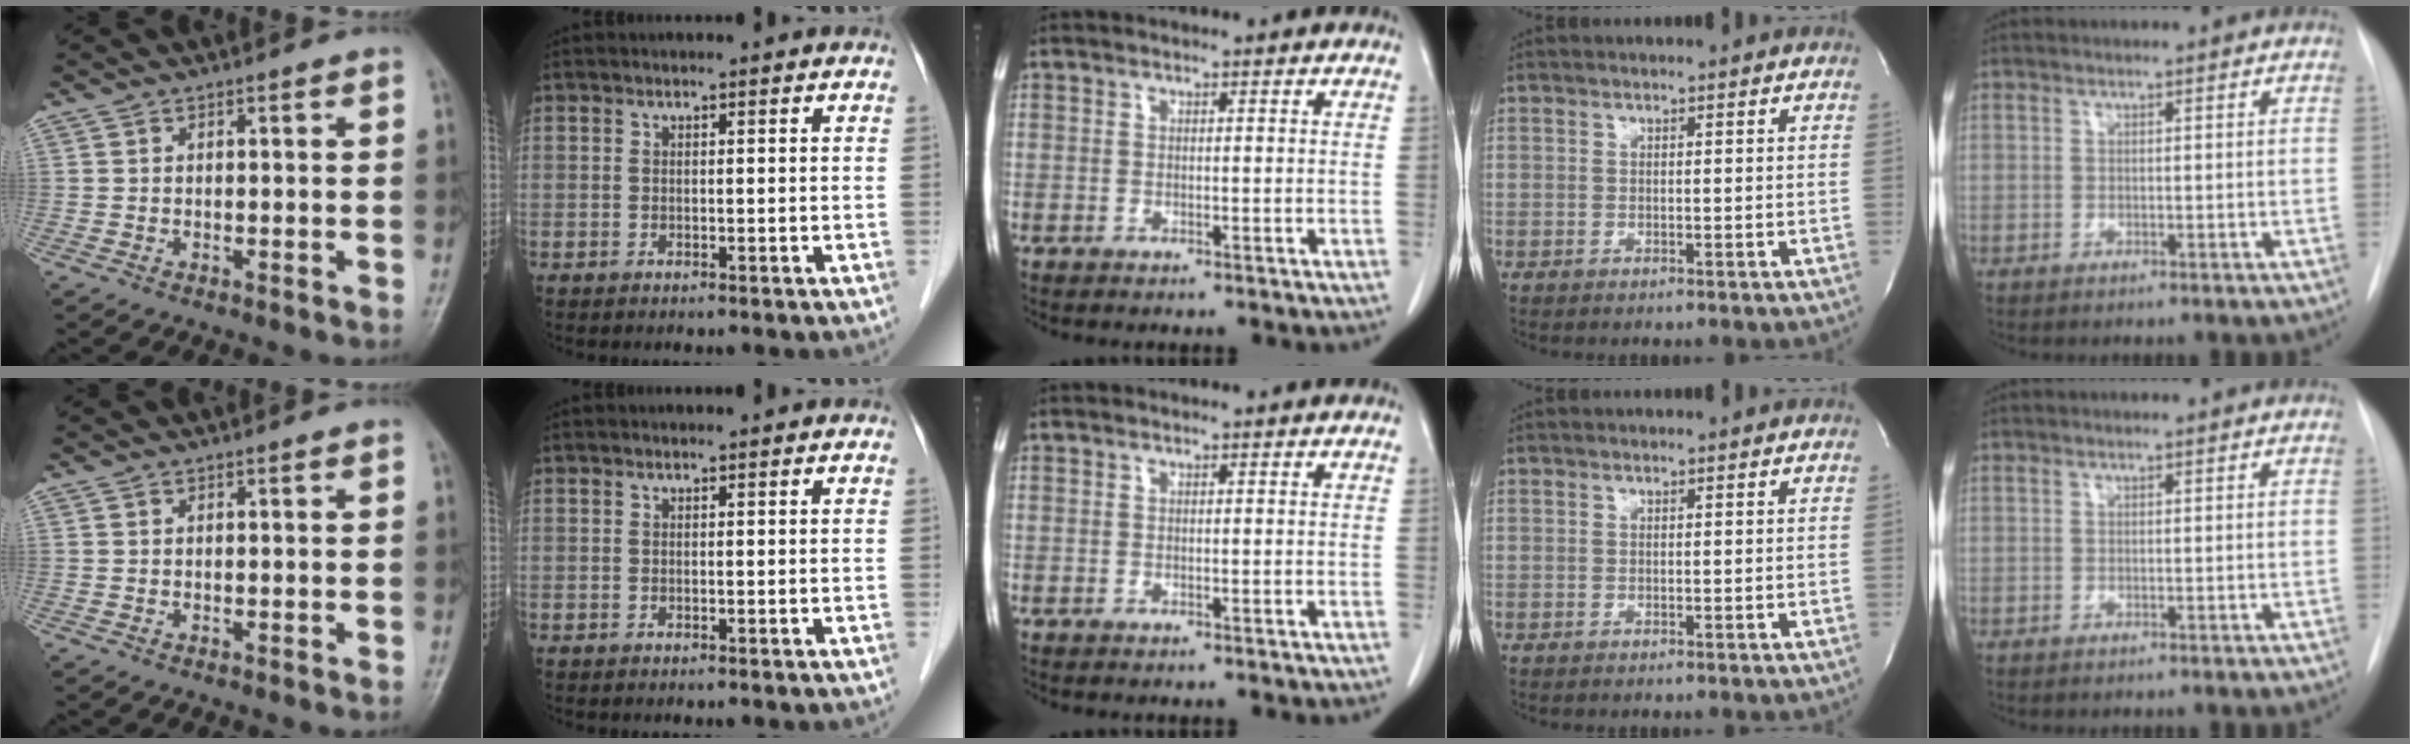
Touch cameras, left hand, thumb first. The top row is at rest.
{}